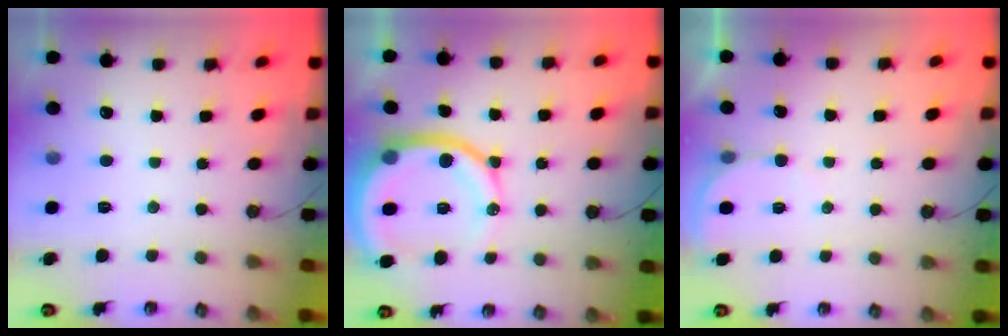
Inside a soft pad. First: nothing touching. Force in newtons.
{"total": 16.6, "press": 16.4, "slide": 2.2}
{"total": 2.6, "press": 2.6, "slide": 0.2}